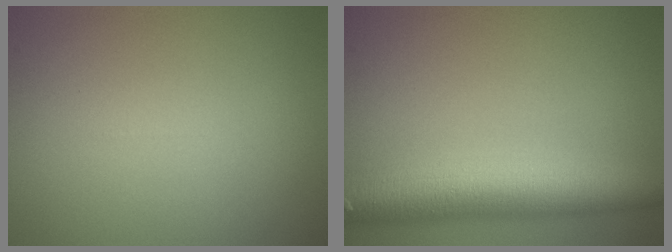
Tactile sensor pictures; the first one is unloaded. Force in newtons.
{"total": 9.6, "press": 9.6, "slide": 0.6}